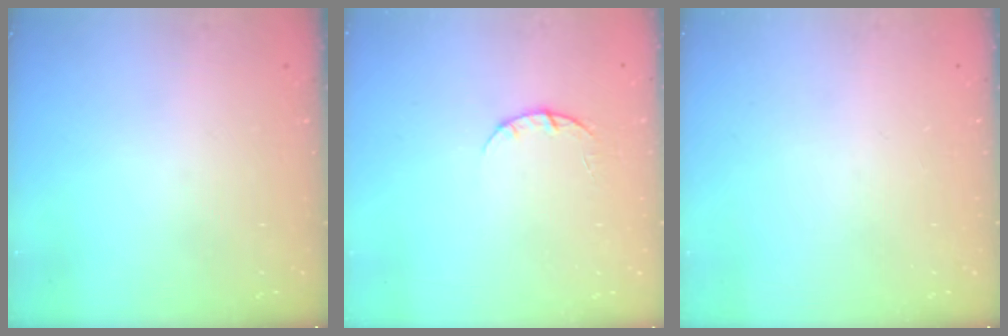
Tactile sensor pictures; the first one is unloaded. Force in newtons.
{"total": 2.3, "press": 2.3, "slide": 0.3}
{"total": 0.0}